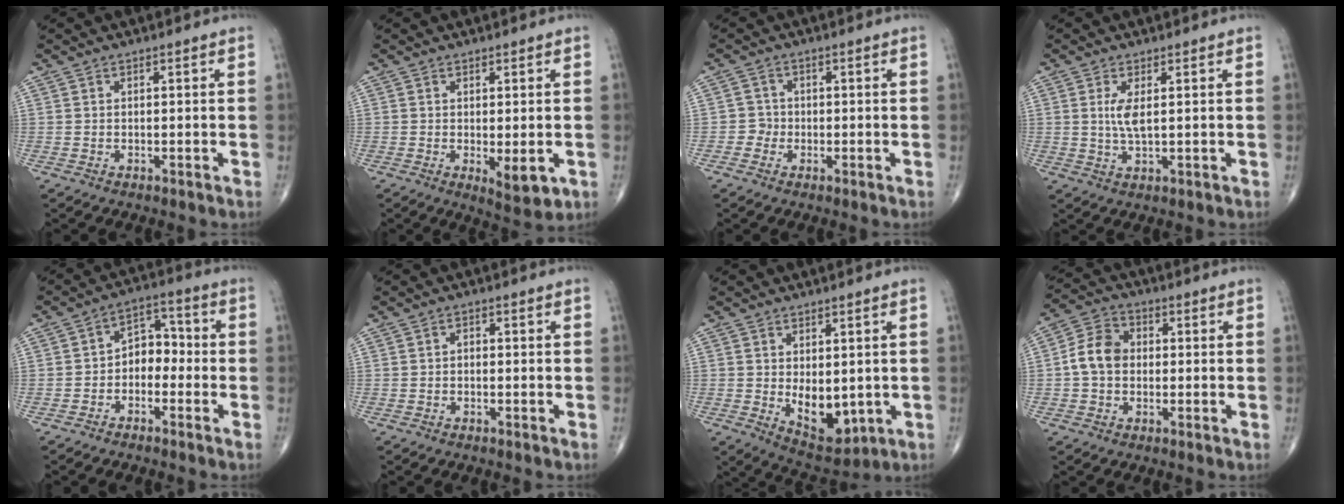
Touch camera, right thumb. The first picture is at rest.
{"total": 5.3, "force": [-1.1, 1.9, 4.8], "torque": [-0.065, -0.016, -0.009]}
{"total": 2.3, "force": [-0.8, 2.1, 0.1], "torque": [0.014, 0.011, -0.023]}
{"total": 3.7, "force": [0.7, 1.0, 3.5], "torque": [-0.079, -0.010, 0.018]}
{"total": 6.4, "force": [-1.7, 4.7, 4.1], "torque": [-0.032, 0.039, -0.045]}
{"total": 0.9, "force": [-0.2, 0.7, 0.6], "torque": [-0.001, 0.005, -0.008]}
{"total": 9.0, "force": [-0.7, 5.1, 7.3], "torque": [-0.081, -0.014, 0.010]}
{"total": 7.5, "force": [-0.2, 5.9, 4.6], "torque": [-0.078, 0.023, -0.015]}